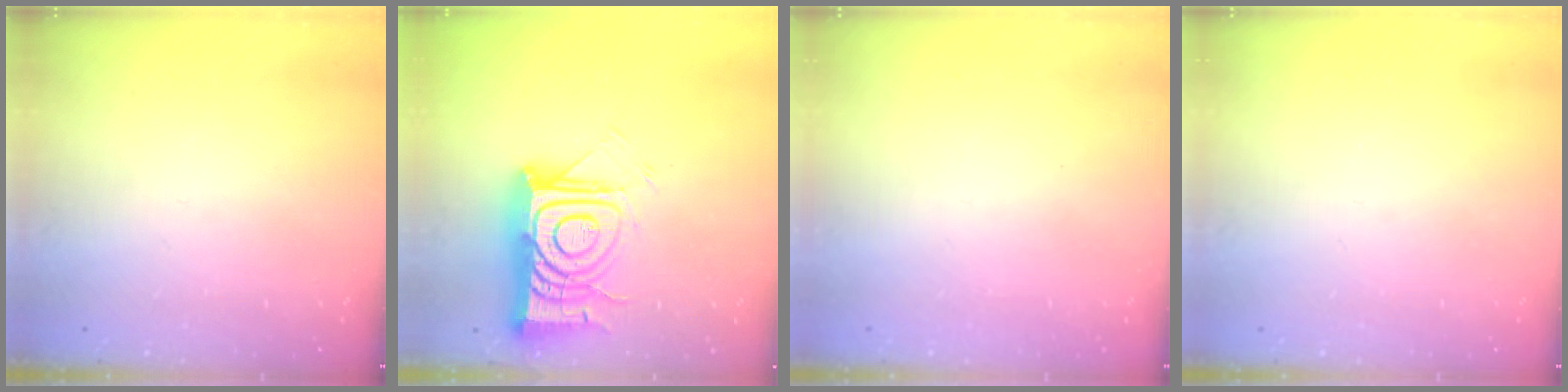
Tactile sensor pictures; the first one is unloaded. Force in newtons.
{"total": 16.3, "press": 16.3, "slide": 1.5}
{"total": 1.7, "press": 1.7, "slide": 0.1}
{"total": 0.0}